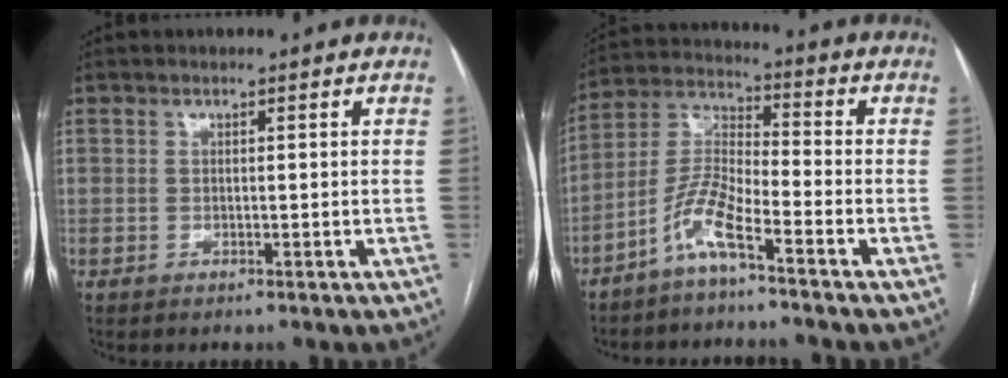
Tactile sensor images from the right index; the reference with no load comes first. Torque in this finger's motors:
{"motor_torque": [0.89, -0.78, 0.18, 0.06]}